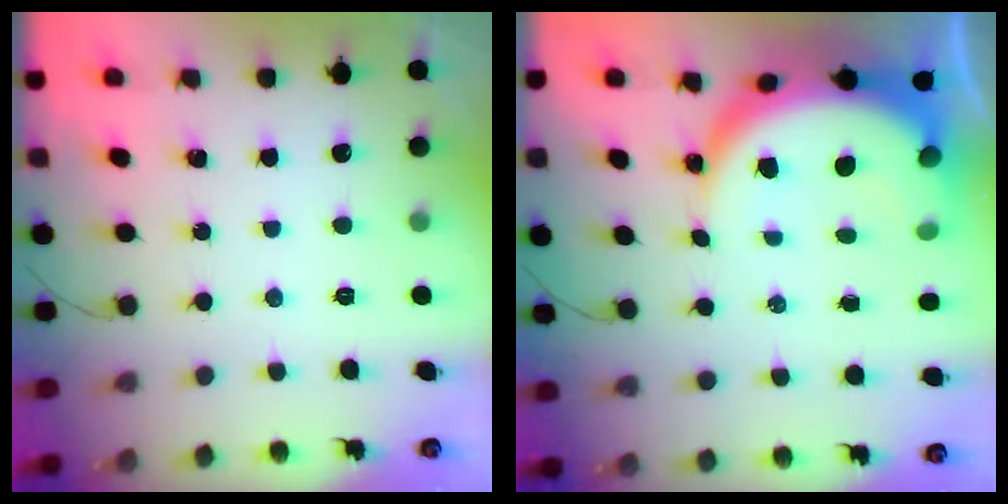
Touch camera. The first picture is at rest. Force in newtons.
{"total": 13.2, "press": 13.1, "slide": 1.4}